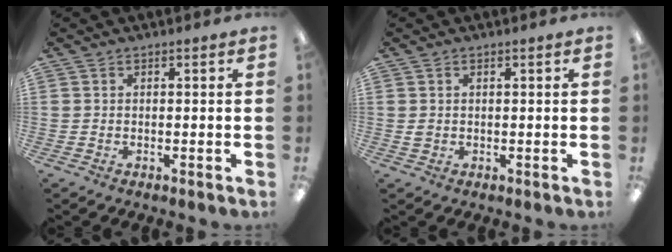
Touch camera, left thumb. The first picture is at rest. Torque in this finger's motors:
{"motor_torque": [-0.02, 0.14, 0.27, -0.19, -0.04]}